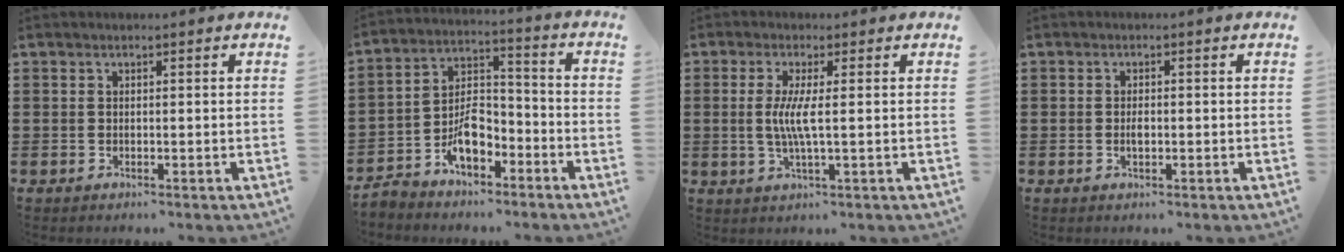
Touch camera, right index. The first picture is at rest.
{"total": 7.4, "force": [-4.8, 3.8, 4.1], "torque": [-0.079, 0.015, -0.091]}
{"total": 4.5, "force": [0.1, 0.0, 4.5], "torque": [-0.099, -0.013, -0.005]}
{"total": 1.5, "force": [-0.2, 0.7, 1.3], "torque": [-0.025, 0.002, -0.004]}